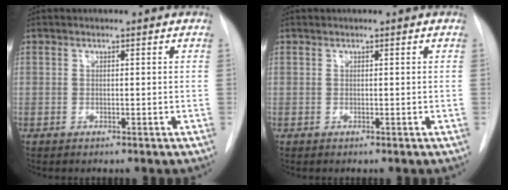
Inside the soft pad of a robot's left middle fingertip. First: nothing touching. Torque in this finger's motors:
{"motor_torque": [0.06, -0.03, -0.07, 0.00]}